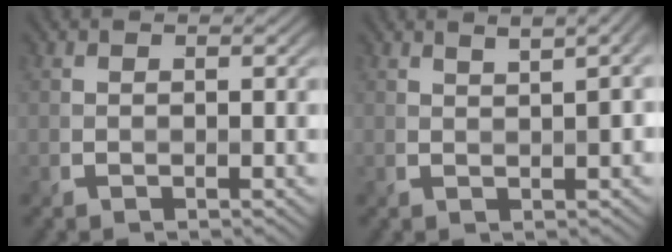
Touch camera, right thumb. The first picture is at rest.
{"total": 3.8, "force": [1.5, 1.1, 3.3], "torque": [-0.036, 0.020, 0.021]}